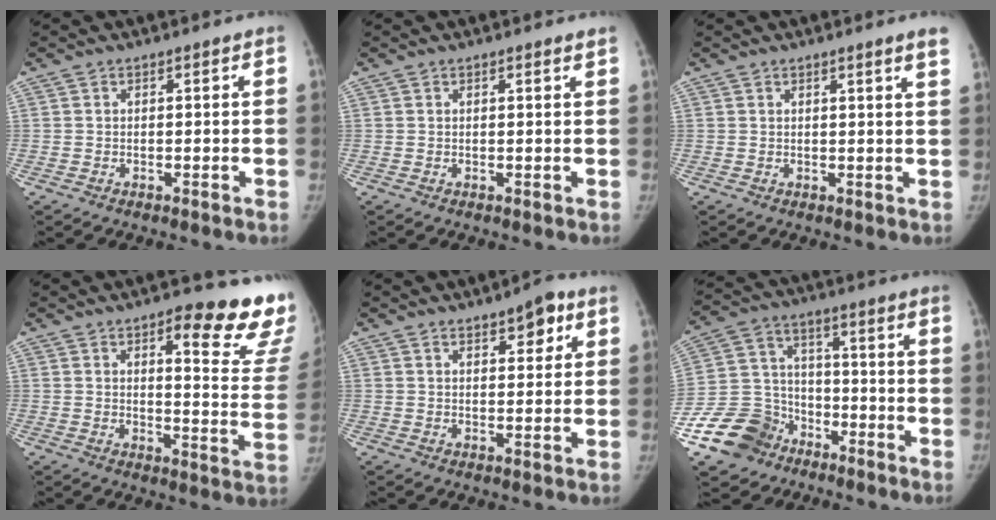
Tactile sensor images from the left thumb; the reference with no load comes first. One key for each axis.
{"total": 1.0, "fx": 0.7, "fy": -0.1, "fz": 0.6, "tx": -0.008, "ty": 0.000, "tz": 0.010}
{"total": 3.9, "fx": 2.7, "fy": -0.4, "fz": 2.7, "tx": -0.034, "ty": -0.009, "tz": 0.027}
{"total": 19.4, "fx": 12.7, "fy": 4.7, "fz": 13.9, "tx": -0.138, "ty": -0.079, "tz": 0.147}
{"total": 5.5, "fx": 3.0, "fy": 2.4, "fz": 3.9, "tx": -0.030, "ty": -0.012, "tz": 0.038}
{"total": 13.7, "fx": -8.3, "fy": 10.3, "fz": 3.5, "tx": -0.040, "ty": 0.066, "tz": -0.150}